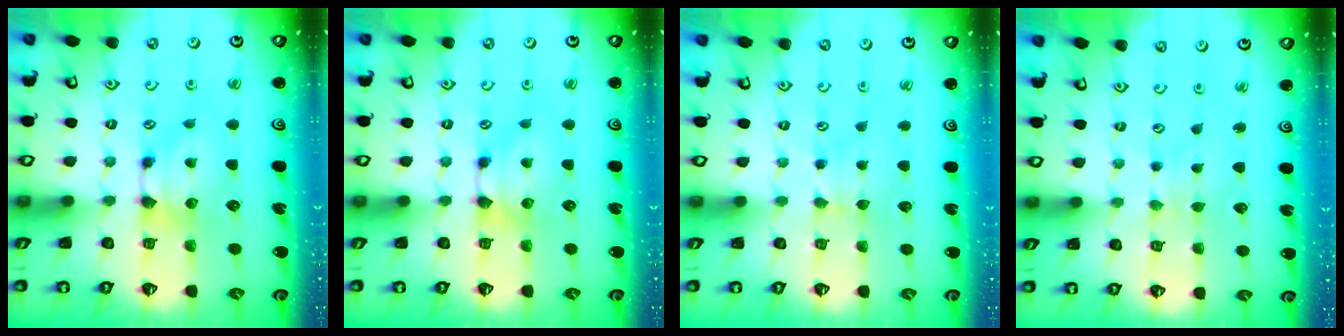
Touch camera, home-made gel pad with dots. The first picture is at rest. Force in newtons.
{"total": 0.0}
{"total": 2.0, "press": 1.9, "slide": 0.5}
{"total": 2.9, "press": 2.9, "slide": 0.0}